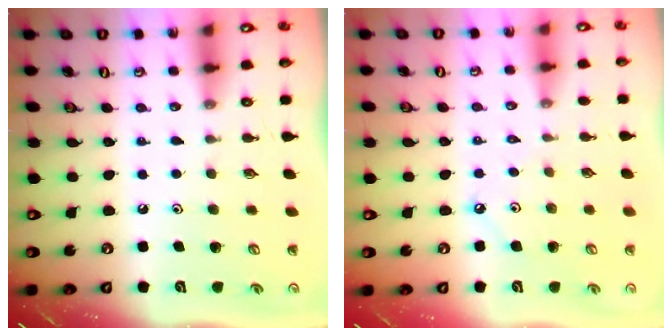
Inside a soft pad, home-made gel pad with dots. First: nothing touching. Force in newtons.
{"total": 3.0, "press": 3.0, "slide": 0.2}